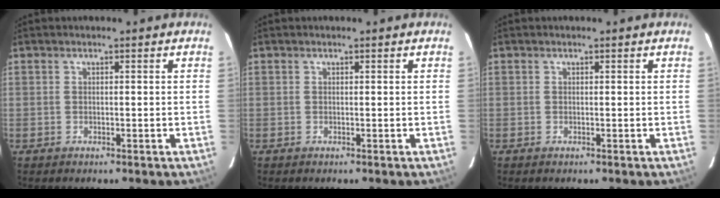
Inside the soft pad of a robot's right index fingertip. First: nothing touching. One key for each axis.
{"total": 0.0}
{"total": 0.0}